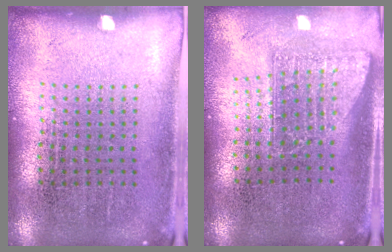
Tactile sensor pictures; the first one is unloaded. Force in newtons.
{"total": 1.7, "press": 1.2, "slide": 1.1}